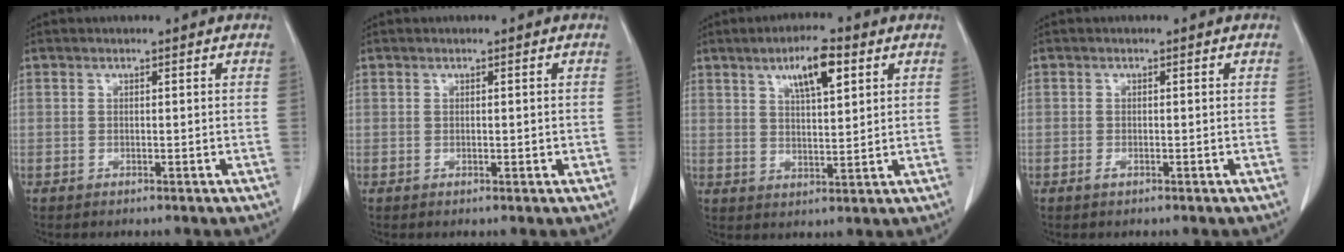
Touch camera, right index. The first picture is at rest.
{"total": 1.4, "force": [-0.1, 0.7, 1.2], "torque": [-0.025, 0.000, 0.001]}
{"total": 8.1, "force": [4.0, 2.4, 6.6], "torque": [-0.119, 0.005, 0.071]}
{"total": 1.2, "force": [-0.6, 0.7, 0.9], "torque": [-0.015, 0.001, -0.007]}